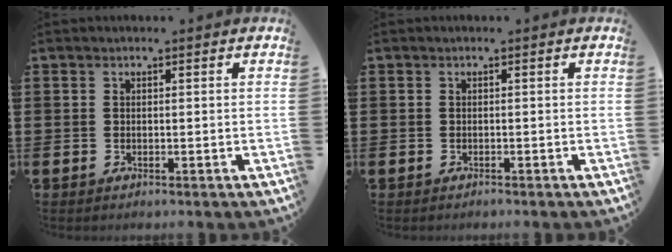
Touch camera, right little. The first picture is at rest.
{"total": 0.0}